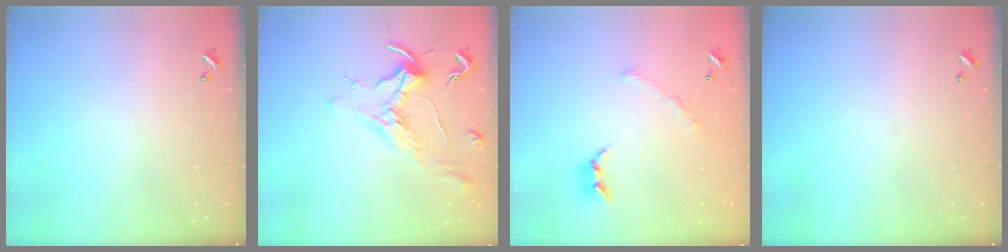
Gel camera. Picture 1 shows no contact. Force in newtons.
{"total": 1.8, "press": 1.5, "slide": 0.9}
{"total": 1.6, "press": 1.1, "slide": 1.1}
{"total": 0.0}